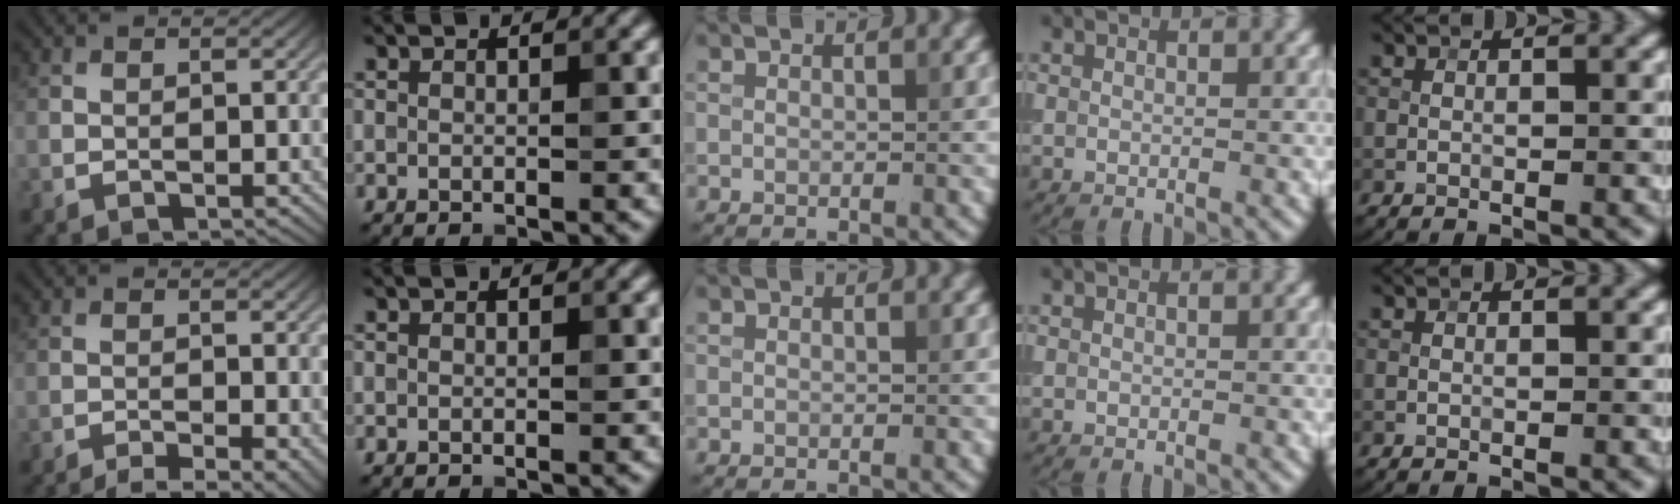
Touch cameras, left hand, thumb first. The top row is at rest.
{"thumb": {"total": 5.4, "force": [-3.9, 1.0, 3.7], "torque": [-0.058, -0.002, -0.062]}}